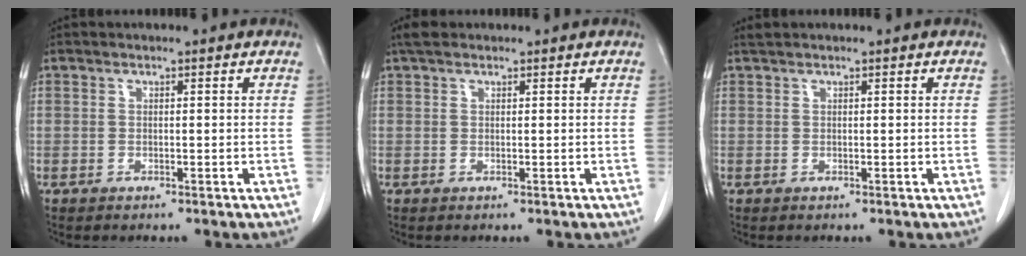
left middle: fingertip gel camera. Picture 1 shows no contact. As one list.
[{"total": 1.9, "force": [1.5, 0.8, 0.8], "torque": [-0.018, 0.016, 0.026]}, {"total": 0.6, "force": [0.5, -0.2, 0.1], "torque": [-0.011, 0.007, 0.016]}]